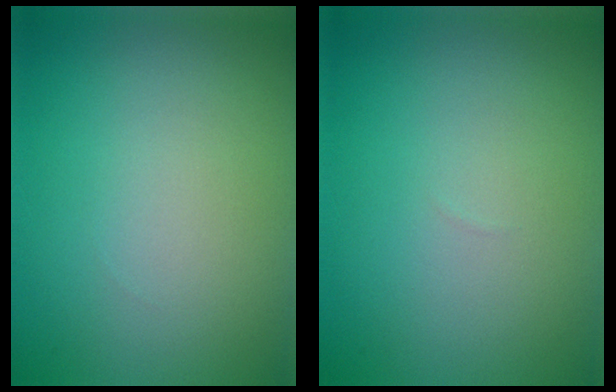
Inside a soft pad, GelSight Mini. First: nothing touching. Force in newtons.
{"total": 0.0}